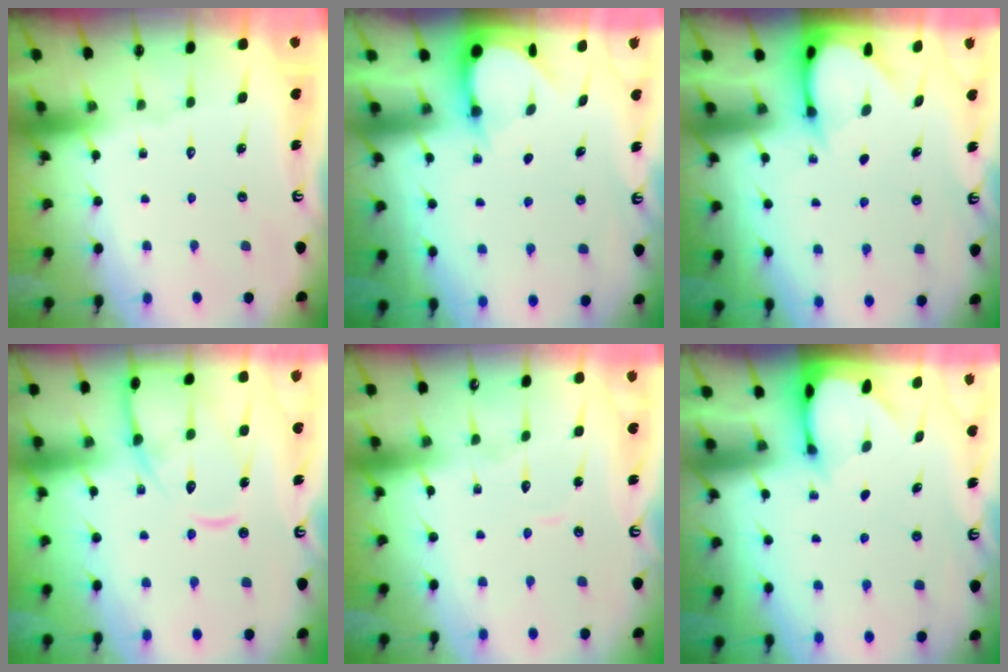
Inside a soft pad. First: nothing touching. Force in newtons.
{"total": 3.5, "press": 3.5, "slide": 0.4}
{"total": 4.0, "press": 4.0, "slide": 0.4}
{"total": 12.2, "press": 12.2, "slide": 0.8}
{"total": 6.2, "press": 6.2, "slide": 0.3}
{"total": 2.0, "press": 2.0, "slide": 0.1}